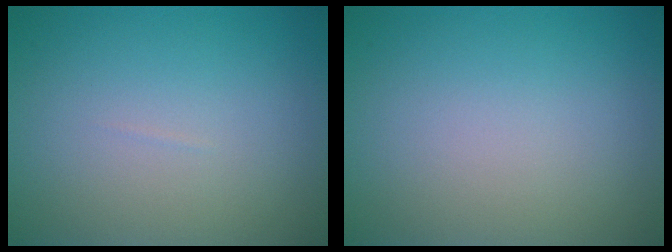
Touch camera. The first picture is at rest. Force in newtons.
{"total": 0.0}